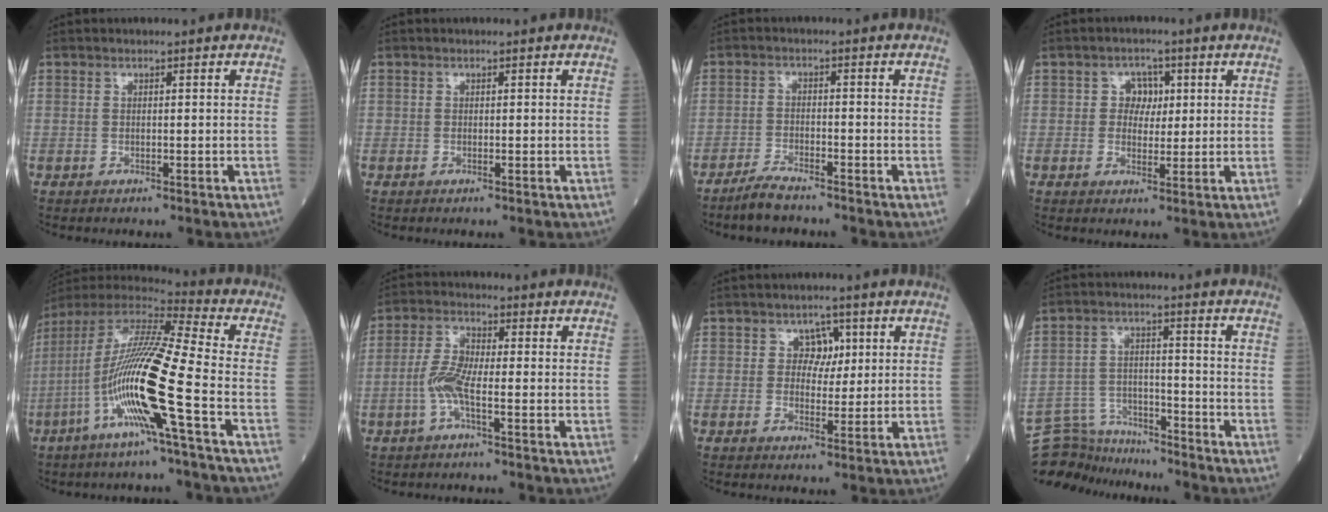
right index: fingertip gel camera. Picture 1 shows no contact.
{"total": 0.0}
{"total": 3.9, "force": [-3.5, 0.6, 1.7], "torque": [-0.036, -0.006, -0.068]}
{"total": 3.6, "force": [0.8, 2.9, 1.9], "torque": [-0.018, 0.008, 0.011]}
{"total": 18.1, "force": [-5.7, -0.4, 17.1], "torque": [-0.344, -0.009, -0.121]}
{"total": 5.2, "force": [-1.6, 1.0, 4.9], "torque": [-0.110, 0.003, -0.039]}
{"total": 3.5, "force": [1.2, 2.8, 1.8], "torque": [-0.009, 0.004, 0.015]}
{"total": 8.4, "force": [-8.2, 2.0, -0.4], "torque": [0.001, 0.019, -0.150]}